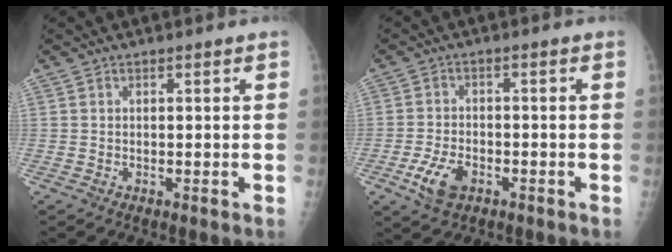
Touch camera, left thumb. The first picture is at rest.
{"total": 5.9, "force": [-2.8, 3.4, 3.9], "torque": [-0.078, 0.009, -0.048]}